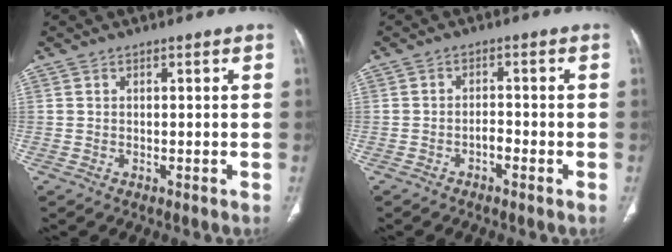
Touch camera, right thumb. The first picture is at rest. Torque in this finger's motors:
{"motor_torque": [2.14, 2.07, -0.03, -0.49, 0.02]}